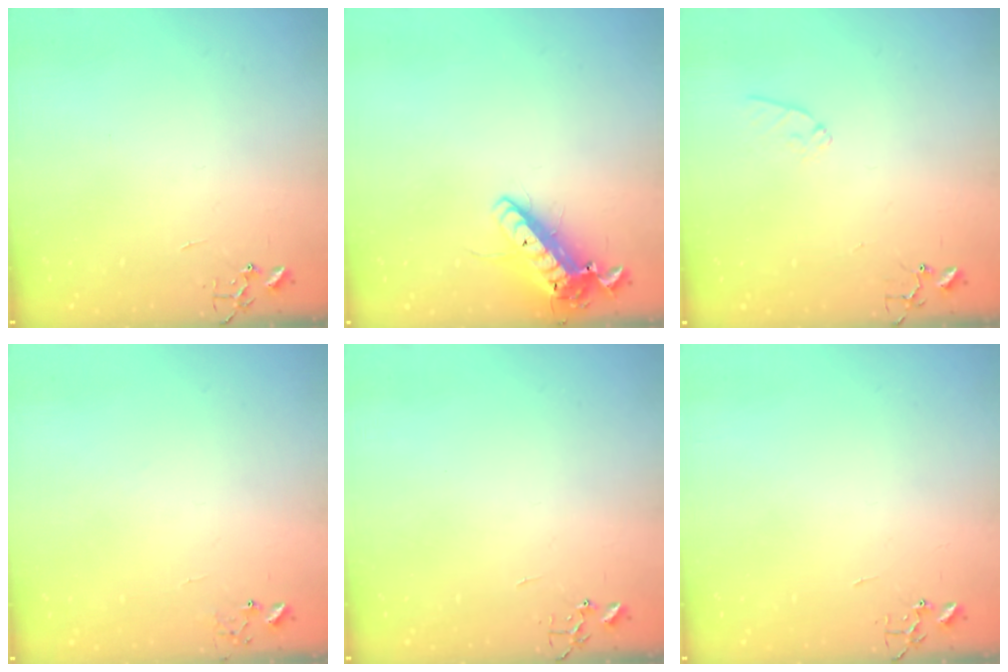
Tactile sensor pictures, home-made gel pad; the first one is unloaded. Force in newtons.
{"total": 14.7, "press": 14.4, "slide": 2.9}
{"total": 6.4, "press": 6.4, "slide": 0.6}
{"total": 6.5, "press": 6.5, "slide": 0.5}
{"total": 0.0}
{"total": 0.0}